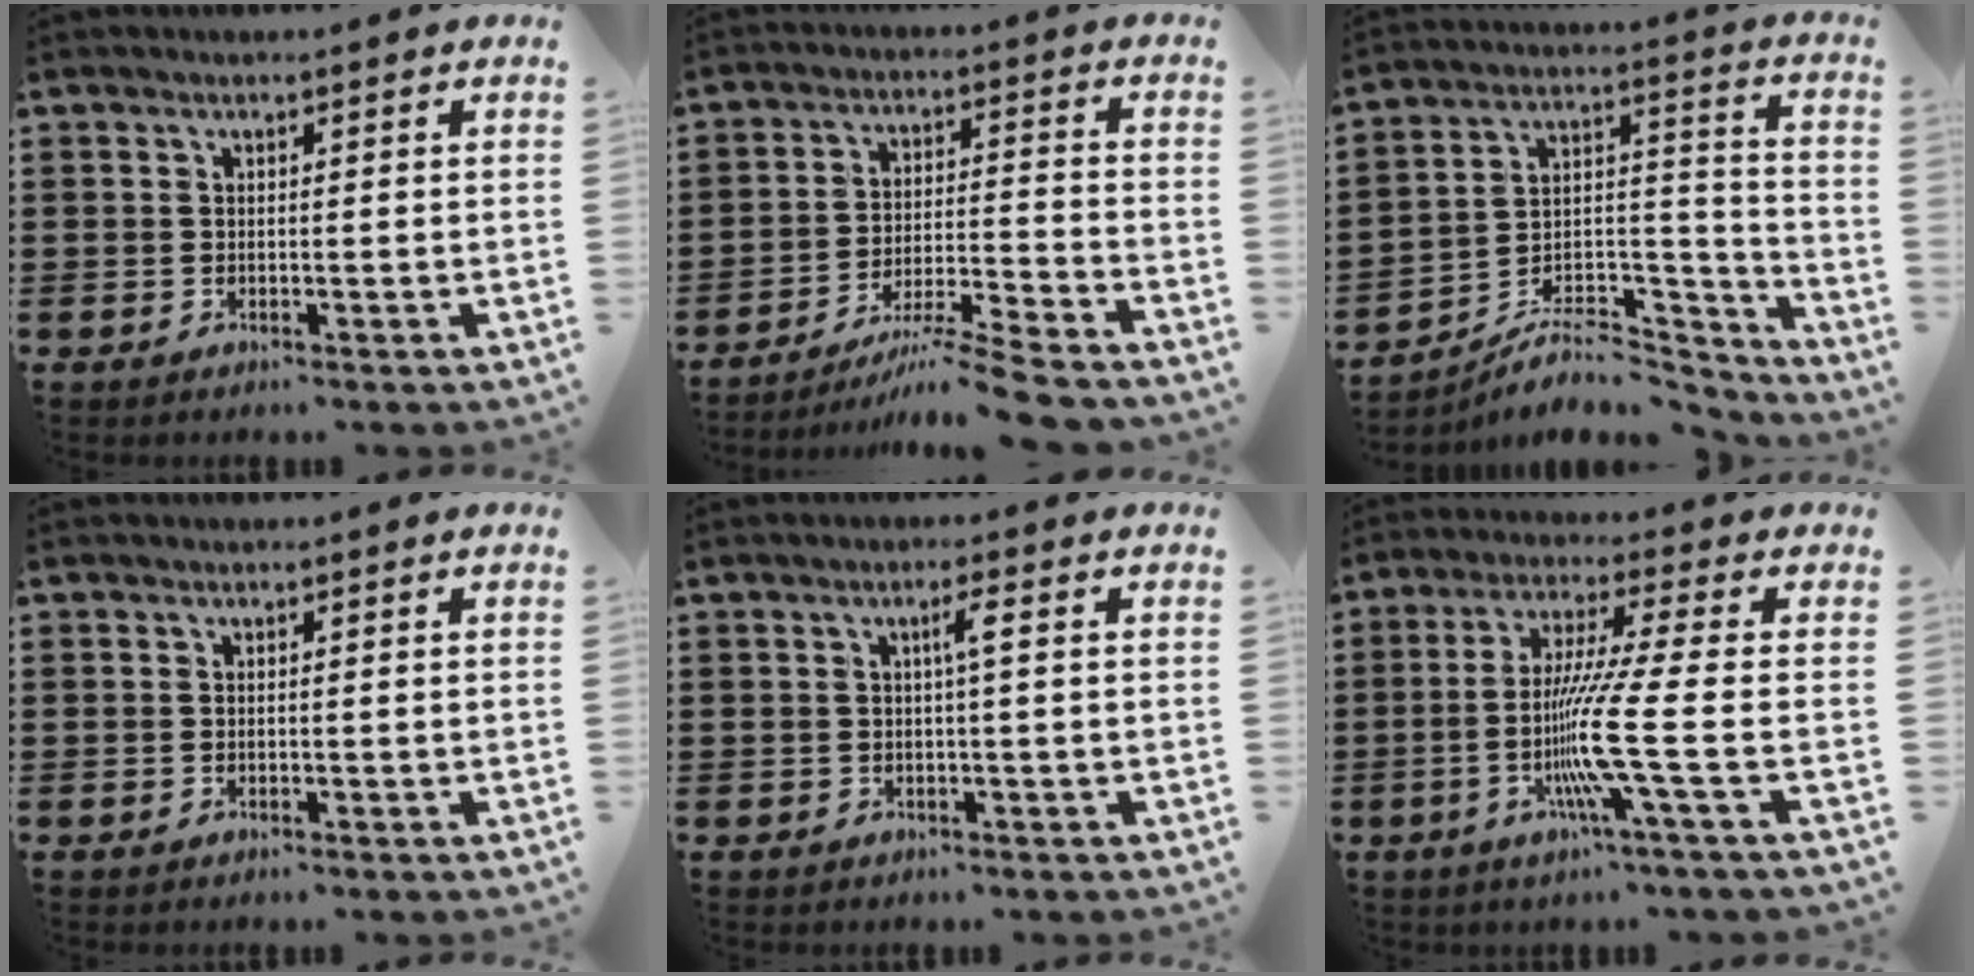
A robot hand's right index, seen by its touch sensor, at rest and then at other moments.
{"total": 7.6, "force": [-6.8, -0.4, 3.5], "torque": [-0.058, -0.001, -0.131]}
{"total": 7.3, "force": [-6.4, 2.8, 2.3], "torque": [-0.027, 0.017, -0.119]}
{"total": 0.0}
{"total": 2.2, "force": [0.3, -0.2, 2.2], "torque": [-0.042, 0.000, 0.001]}
{"total": 11.9, "force": [-3.1, -0.9, 11.5], "torque": [-0.239, -0.025, -0.070]}